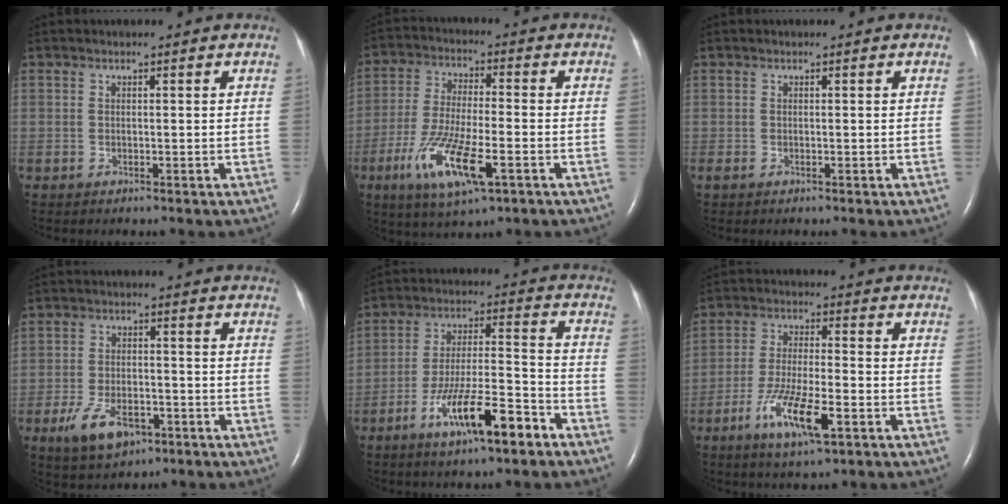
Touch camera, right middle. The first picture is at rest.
{"total": 12.2, "force": [-5.2, 2.5, 10.8], "torque": [-0.220, -0.021, -0.090]}
{"total": 0.0}
{"total": 7.7, "force": [-4.1, 3.9, 5.2], "torque": [-0.107, -0.005, -0.066]}
{"total": 12.4, "force": [-7.3, 1.8, 9.9], "torque": [-0.170, -0.002, -0.124]}
{"total": 9.6, "force": [-4.6, 1.5, 8.3], "torque": [-0.166, -0.015, -0.081]}